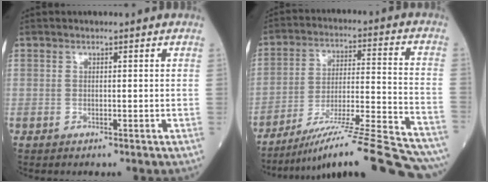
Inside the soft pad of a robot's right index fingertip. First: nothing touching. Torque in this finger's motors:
{"motor_torque": [-0.44, -1.07, 0.43, 0.08]}